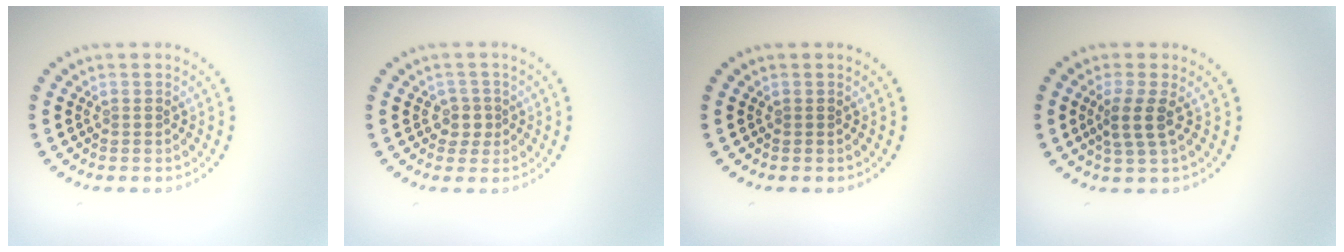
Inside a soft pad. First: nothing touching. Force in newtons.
{"total": 1.6, "press": 1.3, "slide": 1.0}
{"total": 0.0}
{"total": 2.6, "press": 2.0, "slide": 1.6}